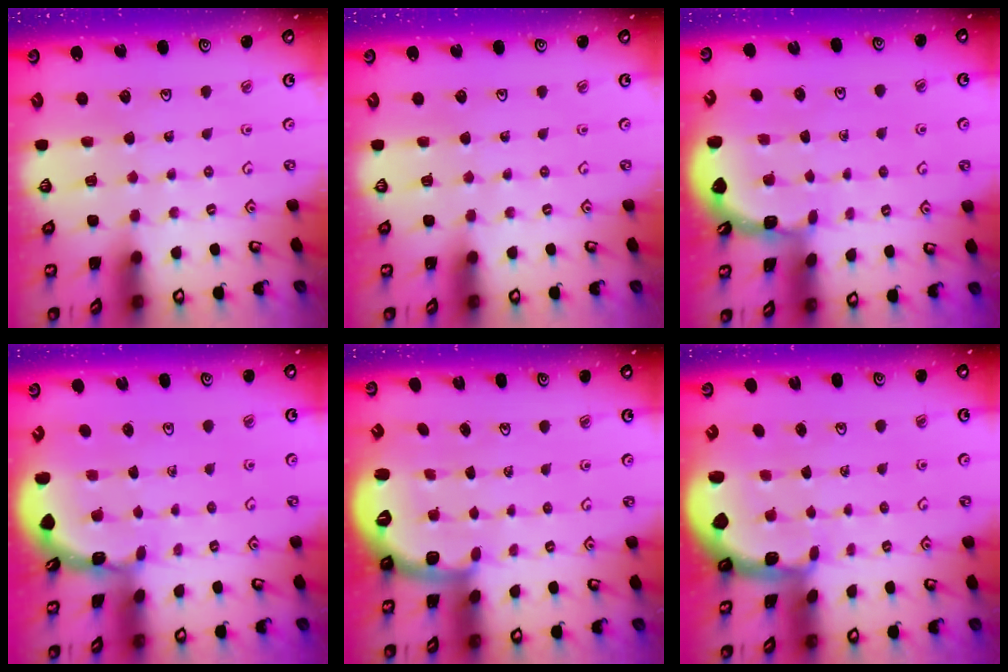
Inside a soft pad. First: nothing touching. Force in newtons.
{"total": 0.0}
{"total": 1.4, "press": 1.4, "slide": 0.1}
{"total": 1.9, "press": 1.9, "slide": 0.1}
{"total": 2.8, "press": 1.9, "slide": 2.0}
{"total": 1.0, "press": 0.9, "slide": 0.4}